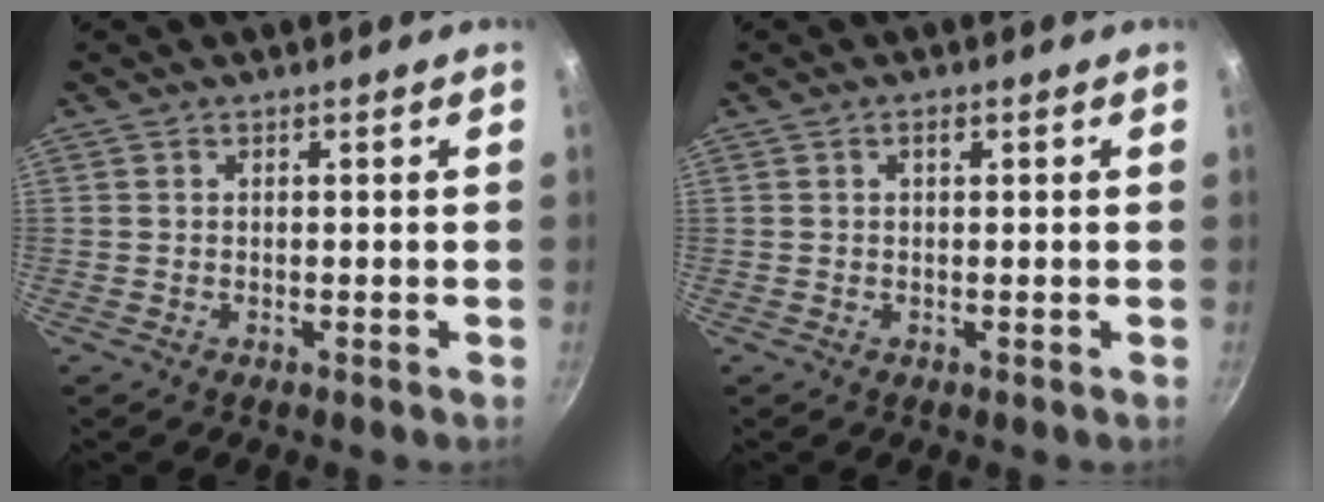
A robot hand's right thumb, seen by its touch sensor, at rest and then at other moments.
{"total": 1.4, "force": [0.4, 0.6, 1.1], "torque": [-0.018, 0.004, 0.005]}